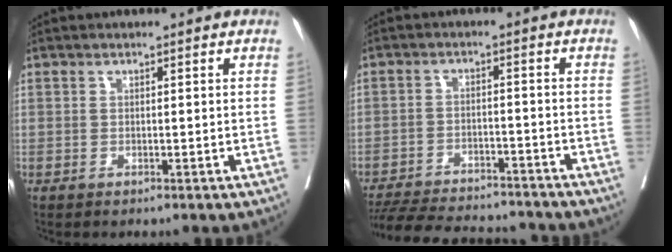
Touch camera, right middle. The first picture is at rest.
{"total": 17.6, "force": [-16.1, 3.3, 6.1], "torque": [-0.142, -0.018, -0.231]}